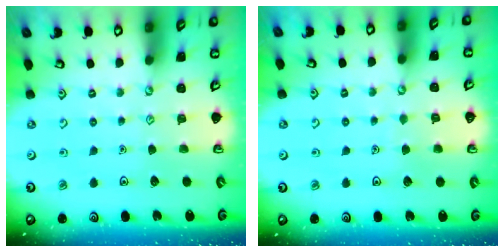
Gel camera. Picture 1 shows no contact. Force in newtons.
{"total": 2.9, "press": 2.9, "slide": 0.3}